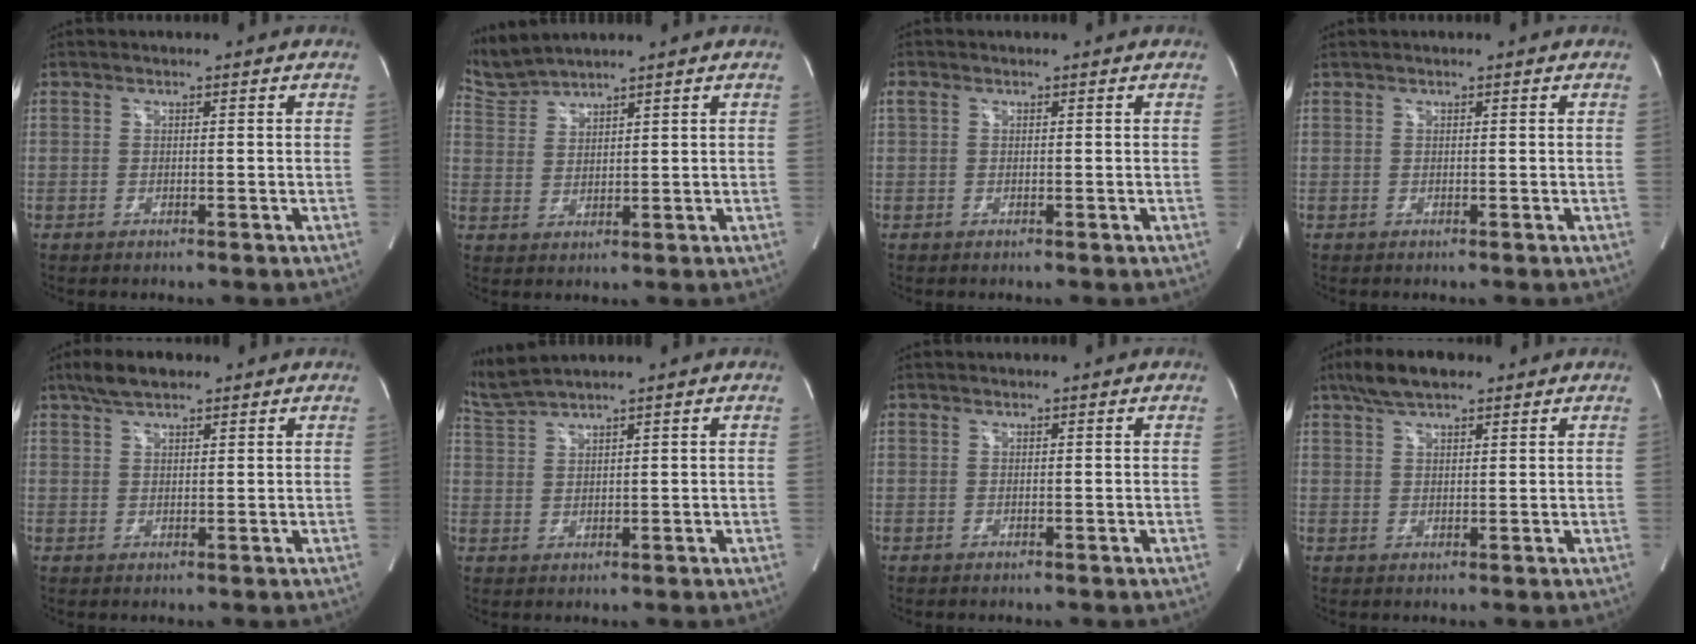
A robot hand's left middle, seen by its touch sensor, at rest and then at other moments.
{"total": 4.7, "force": [4.6, -0.9, -0.2], "torque": [-0.015, 0.009, 0.106]}
{"total": 0.8, "force": [0.4, 0.5, 0.5], "torque": [-0.017, 0.015, 0.007]}
{"total": 0.0}
{"total": 4.6, "force": [3.4, 1.5, 2.6], "torque": [-0.062, 0.014, 0.064]}
{"total": 4.2, "force": [3.8, -1.5, 1.0], "torque": [-0.040, 0.010, 0.091]}
{"total": 0.0}
{"total": 5.9, "force": [4.3, 1.9, 3.5], "torque": [-0.076, 0.018, 0.079]}